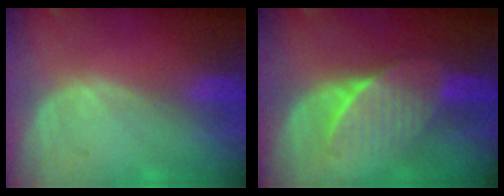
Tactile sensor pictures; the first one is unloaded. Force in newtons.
{"total": 7.2, "press": 6.6, "slide": 2.8}